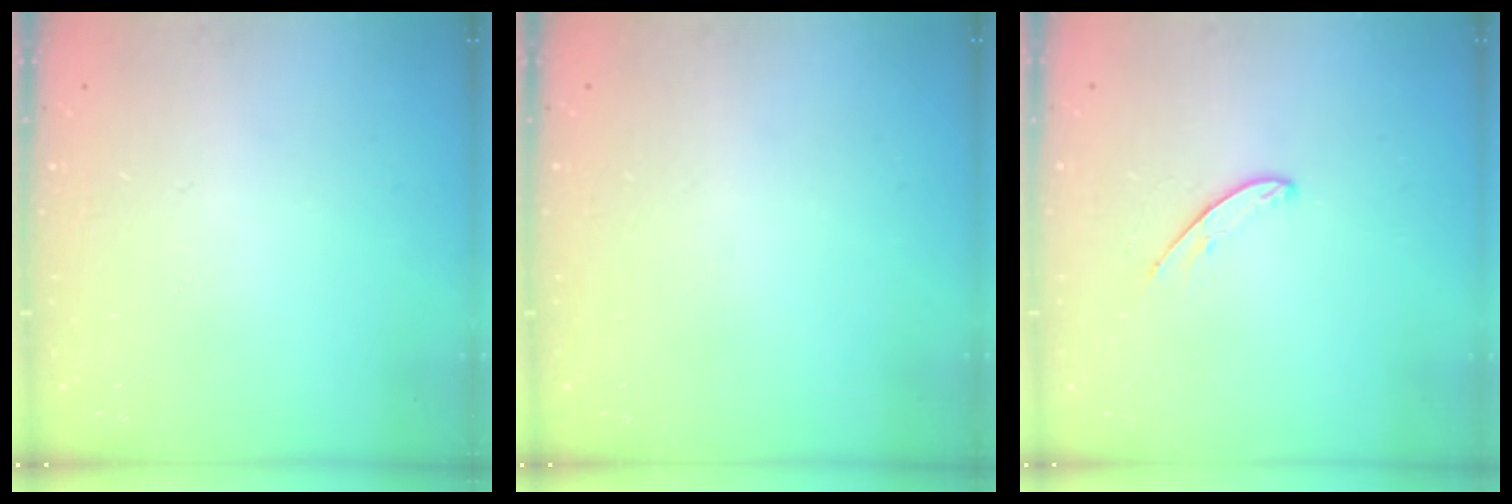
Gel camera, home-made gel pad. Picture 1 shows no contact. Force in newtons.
{"total": 0.0}
{"total": 4.4, "press": 4.4, "slide": 0.3}